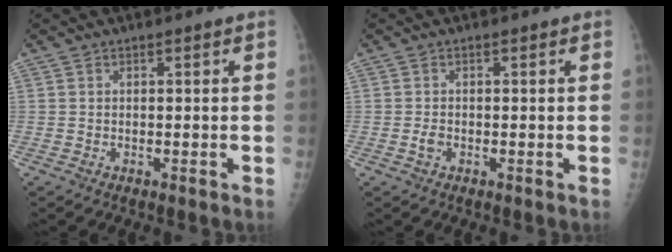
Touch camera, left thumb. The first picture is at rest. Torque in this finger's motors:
{"motor_torque": [-0.27, -0.17, 0.44, 0.05, 0.00]}